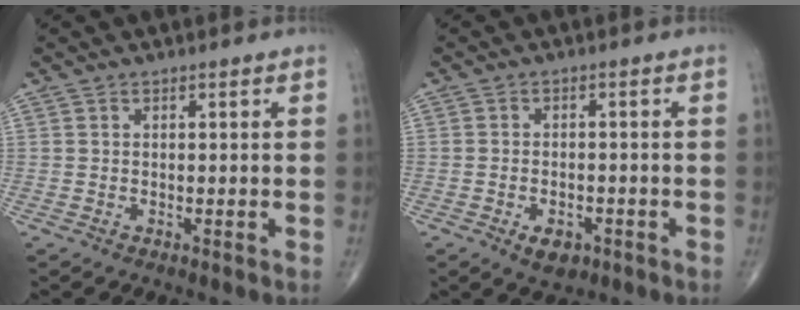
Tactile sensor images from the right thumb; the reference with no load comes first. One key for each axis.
{"total": 4.5, "fx": -2.2, "fy": 2.7, "fz": 2.9, "tx": -0.038, "ty": 0.007, "tz": -0.030}